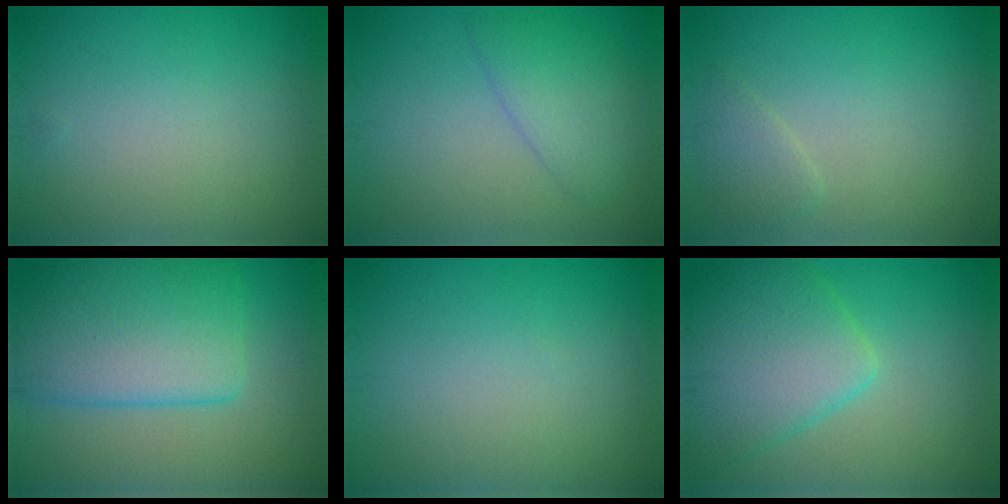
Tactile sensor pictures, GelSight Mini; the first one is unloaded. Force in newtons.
{"total": 3.4, "press": 3.4, "slide": 0.2}
{"total": 1.6, "press": 1.6, "slide": 0.2}
{"total": 8.7, "press": 8.7, "slide": 0.3}
{"total": 0.0}
{"total": 6.8, "press": 6.8, "slide": 0.3}